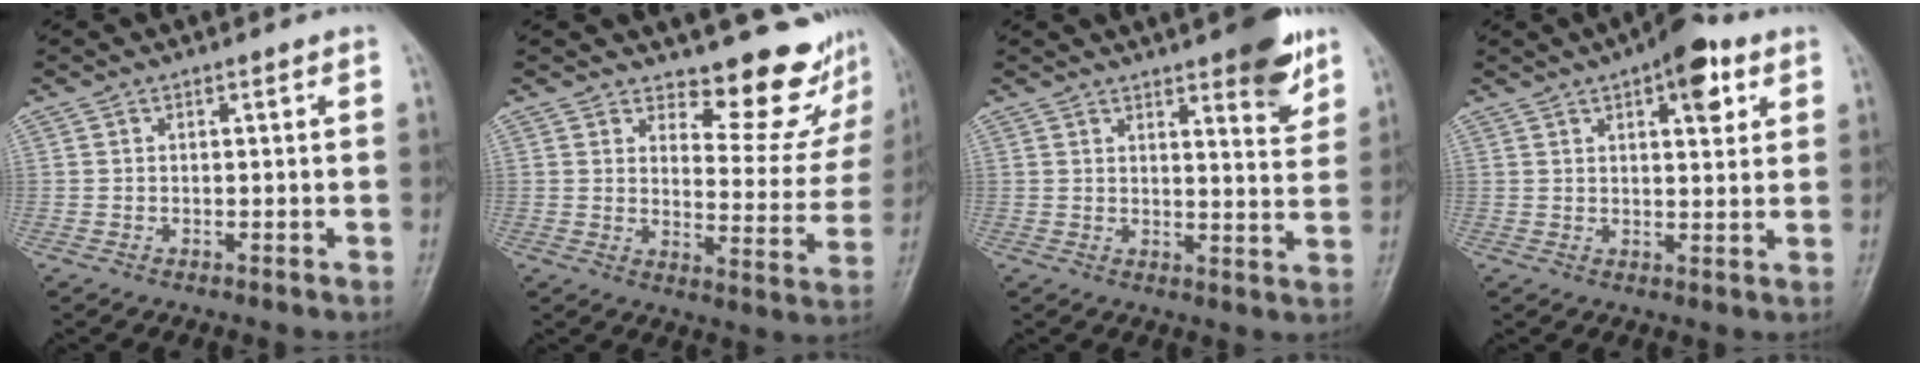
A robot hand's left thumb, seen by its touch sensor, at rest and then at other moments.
{"total": 13.4, "force": [12.1, 4.5, 3.5], "torque": [-0.002, -0.123, 0.141]}
{"total": 9.9, "force": [6.2, 2.7, 7.2], "torque": [-0.071, -0.033, 0.078]}
{"total": 9.1, "force": [4.4, 3.7, 7.0], "torque": [-0.071, -0.012, 0.056]}